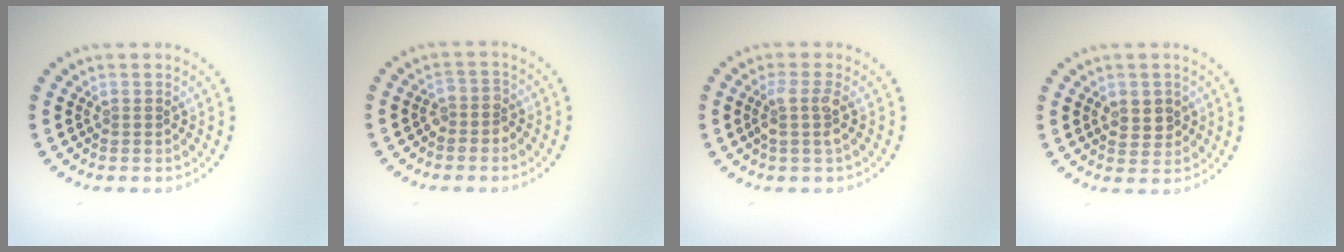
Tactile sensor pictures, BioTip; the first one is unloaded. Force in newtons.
{"total": 1.7, "press": 1.5, "slide": 0.9}
{"total": 2.1, "press": 1.6, "slide": 1.3}
{"total": 2.4, "press": 2.3, "slide": 0.7}